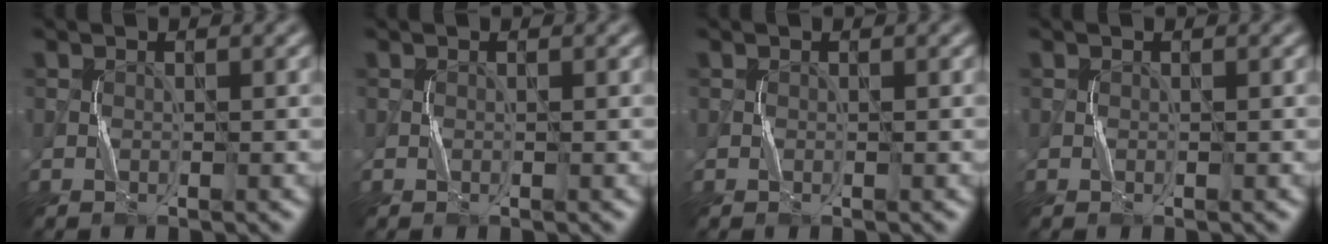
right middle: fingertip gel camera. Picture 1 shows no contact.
{"total": 0.0}
{"total": 0.0}
{"total": 0.0}